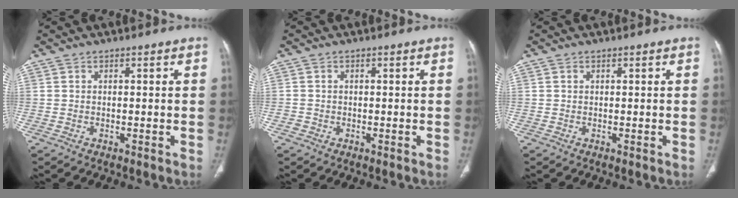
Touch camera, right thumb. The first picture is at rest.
{"total": 0.9, "force": [-0.3, 0.8, 0.1], "torque": [-0.001, 0.003, -0.006]}
{"total": 0.0}